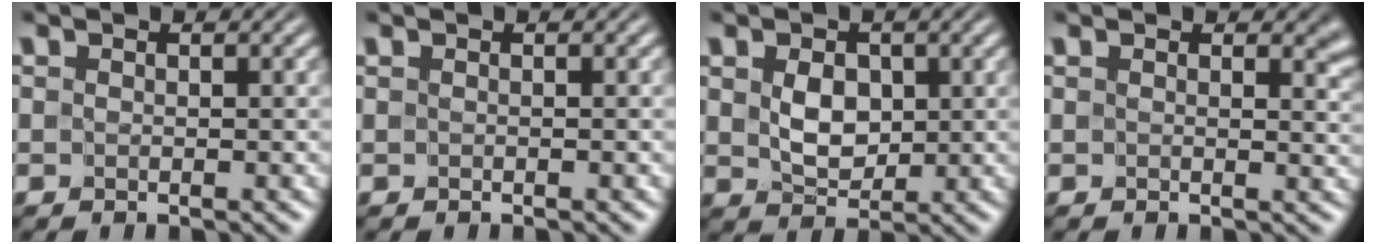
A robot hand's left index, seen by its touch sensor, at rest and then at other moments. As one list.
[{"total": 0.0}, {"total": 2.8, "force": [0.5, 2.0, 1.8], "torque": [-0.042, -0.004, 0.012]}, {"total": 2.9, "force": [1.2, 1.7, 2.1], "torque": [-0.020, -0.007, 0.015]}]